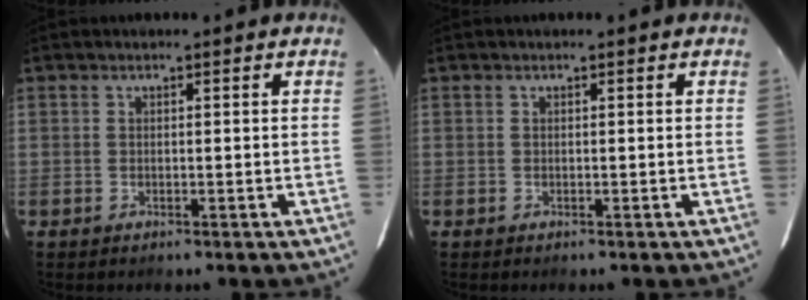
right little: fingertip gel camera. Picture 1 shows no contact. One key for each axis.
{"total": 0.0}